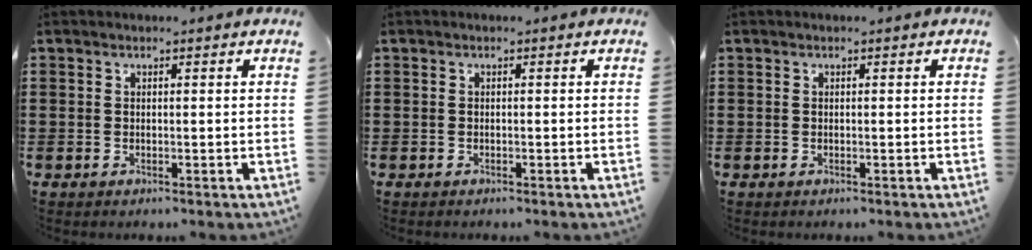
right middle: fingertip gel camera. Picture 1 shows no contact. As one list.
[{"total": 0.0}, {"total": 0.0}]